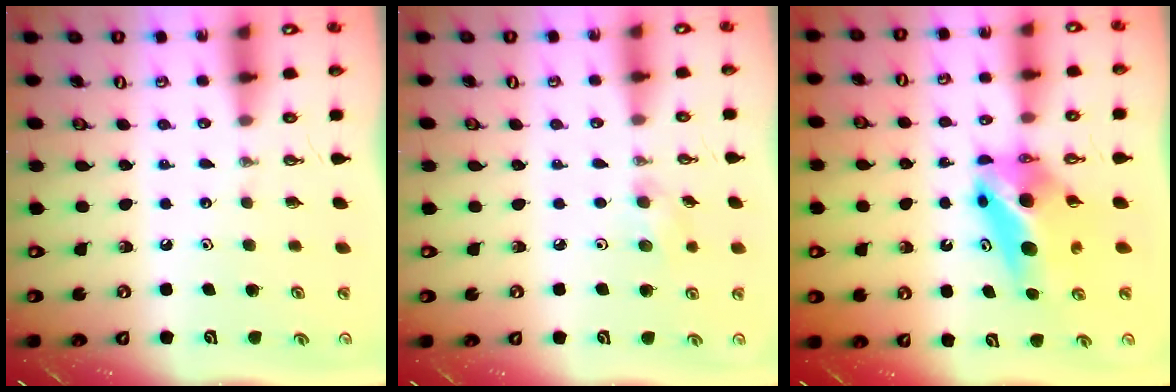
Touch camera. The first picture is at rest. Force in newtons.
{"total": 6.0, "press": 4.7, "slide": 3.7}
{"total": 8.0, "press": 6.1, "slide": 5.2}